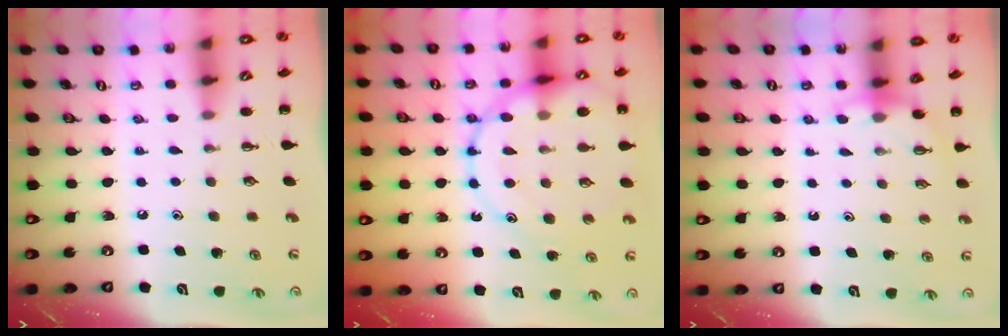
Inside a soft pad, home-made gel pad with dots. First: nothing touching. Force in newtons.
{"total": 21.0, "press": 20.8, "slide": 2.9}
{"total": 3.6, "press": 3.6, "slide": 0.3}